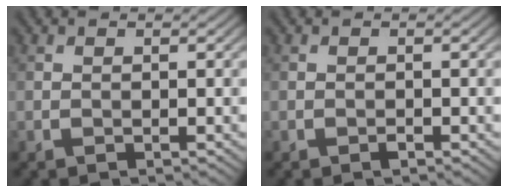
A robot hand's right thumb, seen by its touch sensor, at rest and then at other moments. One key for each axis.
{"total": 0.5, "fx": -0.4, "fy": 0.2, "fz": 0.3, "tx": -0.004, "ty": 0.000, "tz": -0.006}